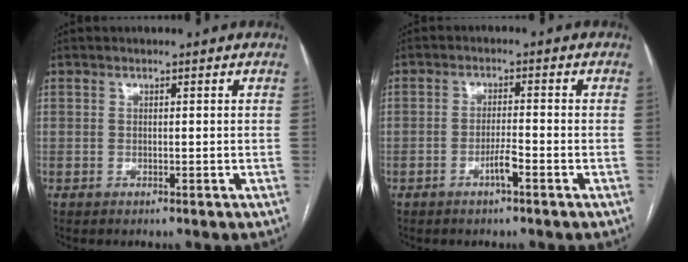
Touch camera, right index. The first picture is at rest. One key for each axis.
{"total": 2.9, "fx": -1.7, "fy": 0.0, "fz": 2.4, "tx": -0.045, "ty": -0.001, "tz": -0.031}